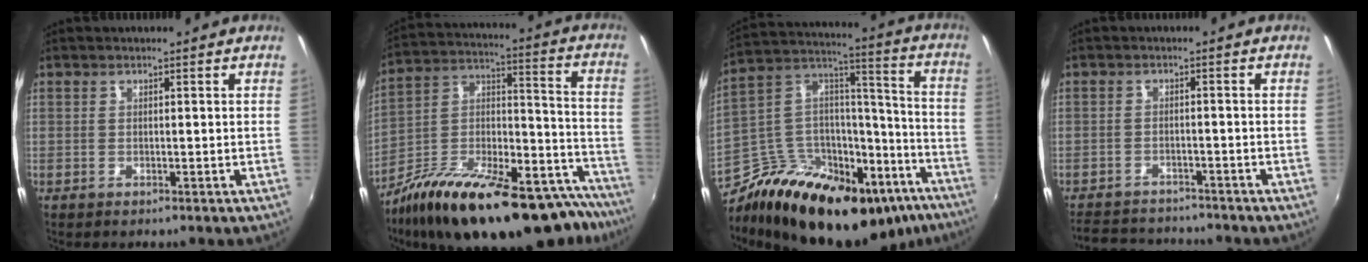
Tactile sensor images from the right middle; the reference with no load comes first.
{"total": 29.9, "force": [-20.3, 10.5, 19.3], "torque": [-0.281, 0.010, -0.302]}
{"total": 27.8, "force": [-18.9, 13.8, 15.1], "torque": [-0.231, 0.057, -0.263]}
{"total": 8.9, "force": [-8.3, 2.3, 2.2], "torque": [-0.067, 0.005, -0.129]}